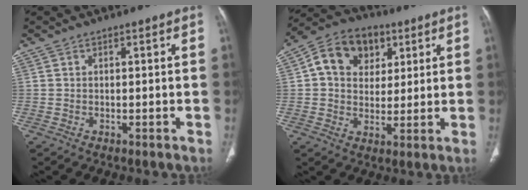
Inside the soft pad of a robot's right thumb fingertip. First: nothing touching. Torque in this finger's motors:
{"motor_torque": [1.55, 1.51, 0.66, -0.53, 0.22]}